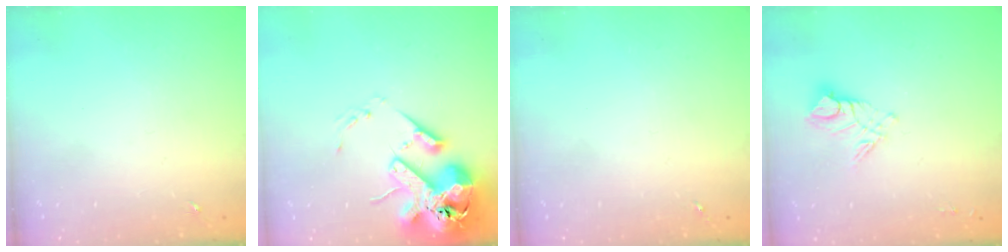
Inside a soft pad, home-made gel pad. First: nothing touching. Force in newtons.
{"total": 18.6, "press": 18.4, "slide": 3.2}
{"total": 0.0}
{"total": 9.7, "press": 9.6, "slide": 0.8}